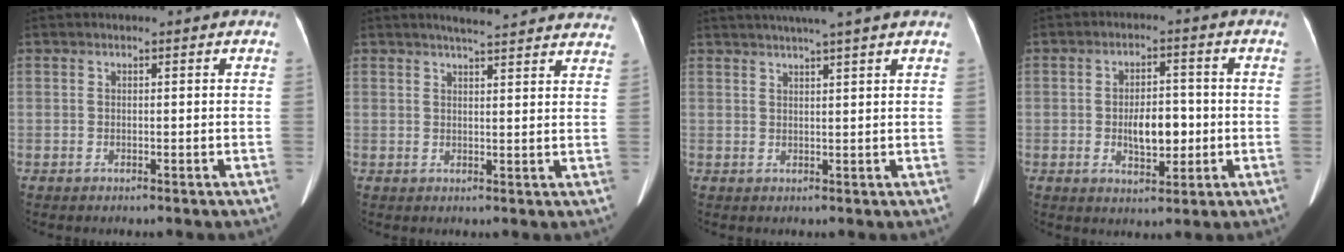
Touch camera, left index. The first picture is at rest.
{"total": 16.2, "force": [15.0, 1.8, 5.9], "torque": [-0.068, 0.001, 0.172]}
{"total": 7.9, "force": [6.5, -1.0, 4.4], "torque": [-0.067, 0.025, 0.081]}
{"total": 6.2, "force": [-0.9, 2.9, 5.4], "torque": [-0.094, 0.005, -0.011]}